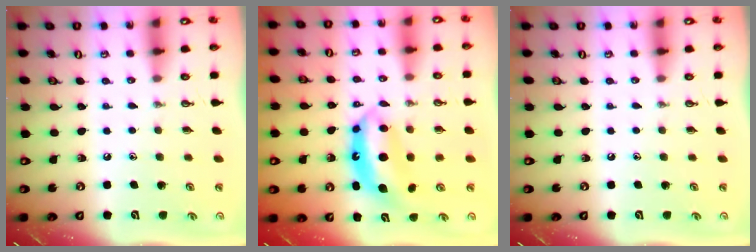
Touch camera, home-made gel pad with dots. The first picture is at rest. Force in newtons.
{"total": 7.1, "press": 7.1, "slide": 0.5}
{"total": 0.0}